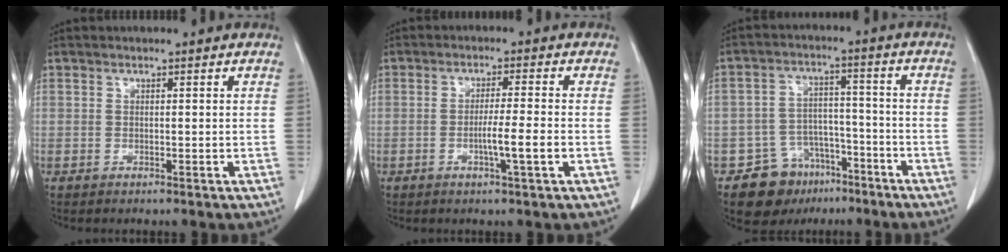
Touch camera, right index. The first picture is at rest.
{"total": 4.8, "force": [-1.3, -0.5, 4.6], "torque": [-0.076, -0.007, -0.023]}
{"total": 9.6, "force": [-6.1, 6.8, 2.7], "torque": [-0.038, 0.028, -0.089]}